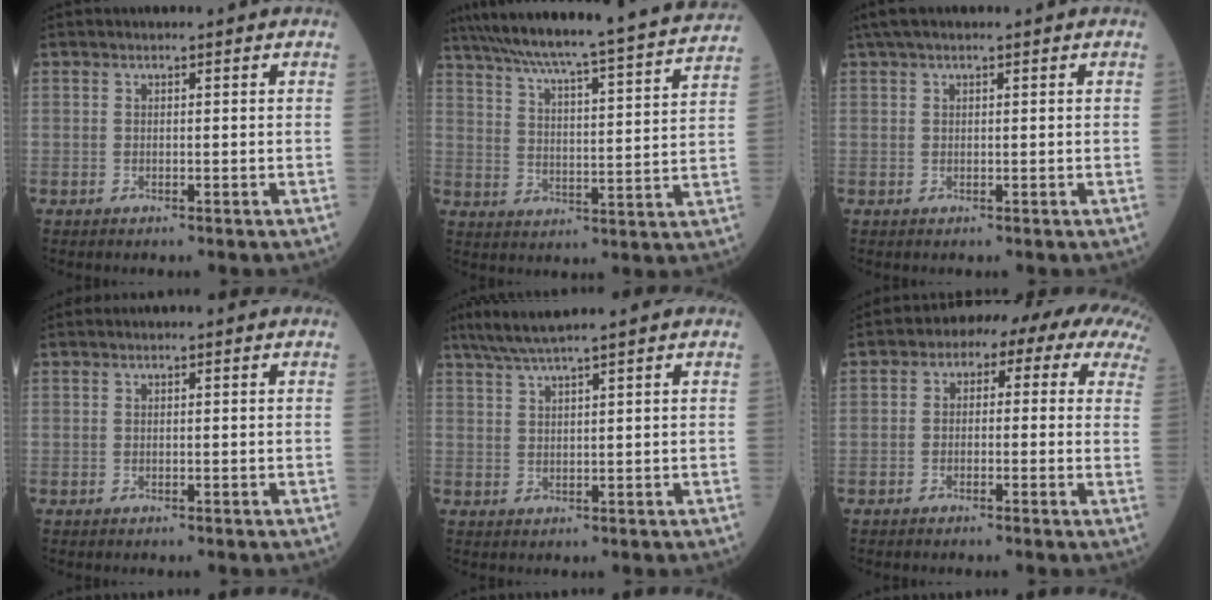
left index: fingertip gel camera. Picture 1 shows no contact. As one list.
[{"total": 26.5, "force": [24.0, 0.2, 11.2], "torque": [-0.193, -0.031, 0.323]}, {"total": 4.5, "force": [3.5, 0.9, 2.7], "torque": [-0.051, 0.042, 0.062]}, {"total": 0.0}, {"total": 5.1, "force": [4.2, -1.1, 2.8], "torque": [-0.058, 0.015, 0.082]}, {"total": 10.2, "force": [4.9, 4.8, 7.6], "torque": [-0.089, 0.053, 0.033]}]